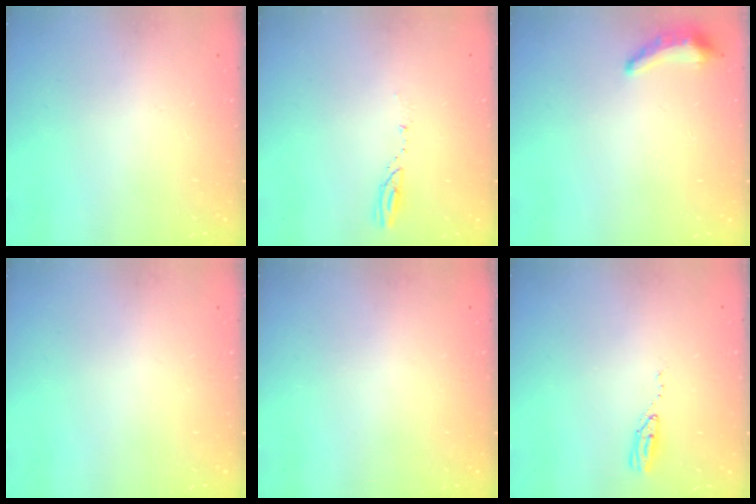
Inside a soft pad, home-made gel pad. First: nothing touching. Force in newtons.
{"total": 3.3, "press": 3.3, "slide": 0.3}
{"total": 7.2, "press": 6.9, "slide": 2.1}
{"total": 0.0}
{"total": 0.0}
{"total": 3.8, "press": 3.8, "slide": 0.2}